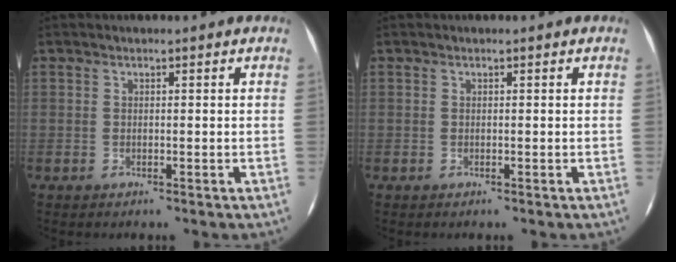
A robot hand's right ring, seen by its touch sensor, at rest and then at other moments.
{"total": 0.0}